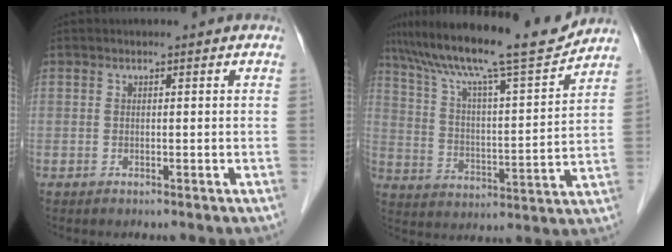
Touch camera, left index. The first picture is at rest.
{"total": 18.1, "force": [15.8, -0.1, 8.9], "torque": [-0.158, 0.000, 0.252]}